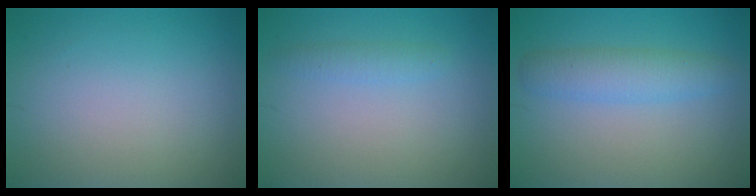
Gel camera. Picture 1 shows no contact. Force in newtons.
{"total": 1.3, "press": 1.3, "slide": 0.0}
{"total": 3.3, "press": 3.3, "slide": 0.0}